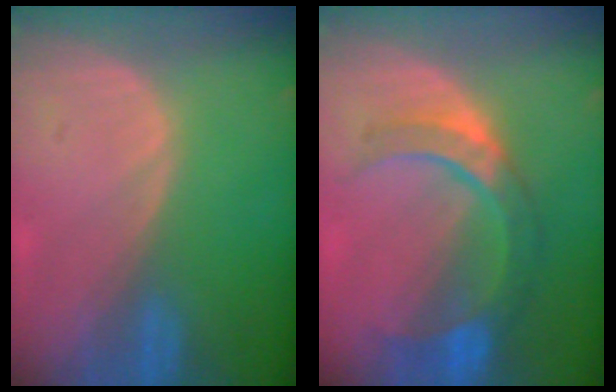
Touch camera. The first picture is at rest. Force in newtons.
{"total": 7.8, "press": 7.6, "slide": 1.6}